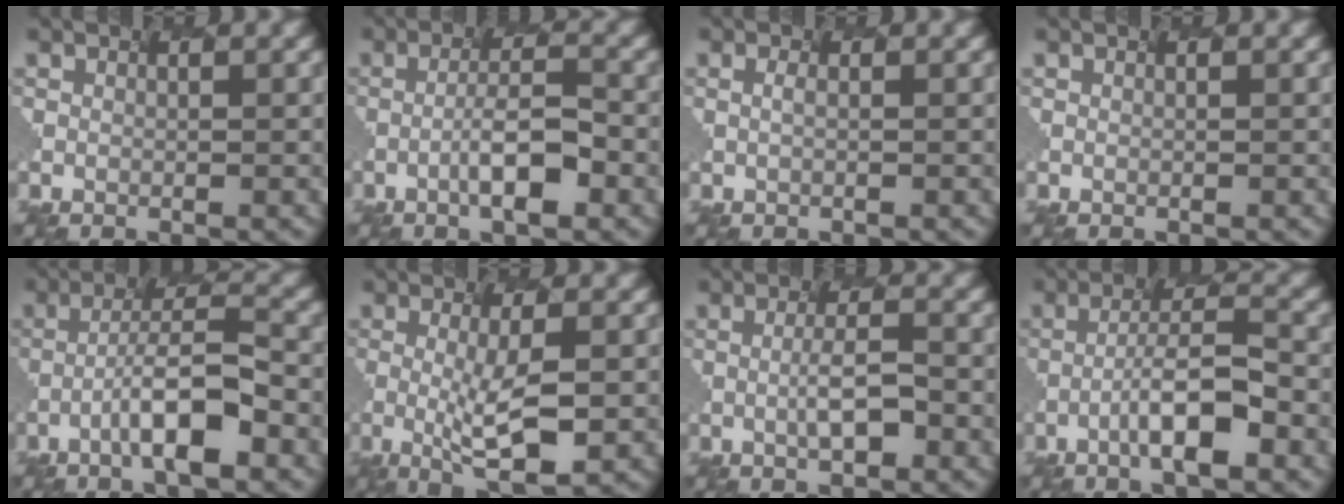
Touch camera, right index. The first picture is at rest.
{"total": 3.3, "force": [-2.0, 0.0, 2.7], "torque": [-0.070, -0.004, -0.007]}
{"total": 0.6, "force": [-0.4, -0.3, -0.2], "torque": [-0.012, -0.007, 0.007]}
{"total": 0.0}
{"total": 5.1, "force": [-3.2, 0.1, 3.9], "torque": [-0.089, 0.006, -0.032]}
{"total": 4.4, "force": [-1.6, 0.6, 4.0], "torque": [-0.086, -0.015, 0.005]}
{"total": 1.9, "force": [-1.1, -0.3, 1.5], "torque": [-0.056, -0.008, 0.010]}
{"total": 4.6, "force": [-2.8, 0.2, 3.6], "torque": [-0.084, 0.003, -0.023]}